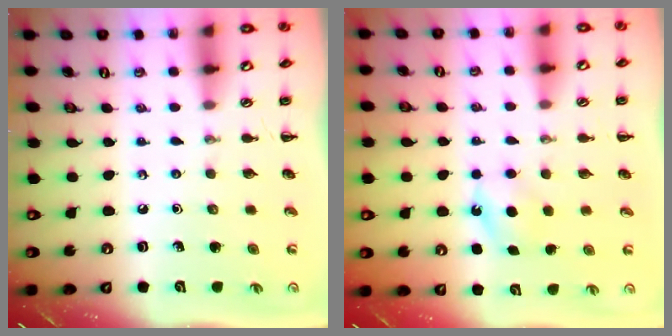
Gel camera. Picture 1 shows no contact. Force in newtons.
{"total": 5.3, "press": 5.0, "slide": 1.5}